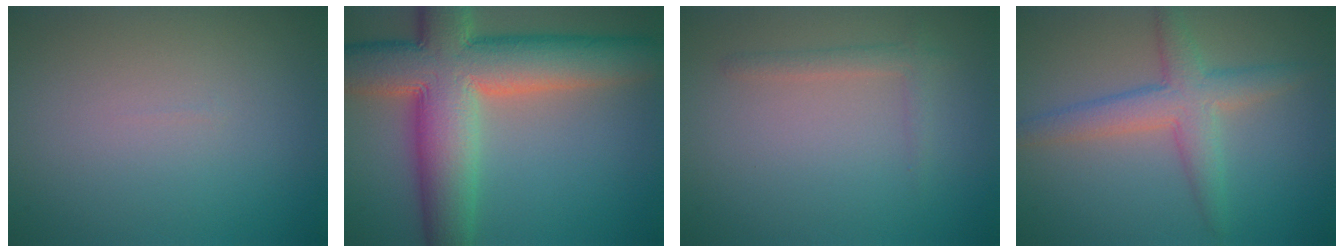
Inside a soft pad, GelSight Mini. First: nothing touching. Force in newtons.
{"total": 13.0, "press": 12.9, "slide": 0.8}
{"total": 1.4, "press": 1.4, "slide": 0.1}
{"total": 4.1, "press": 4.1, "slide": 0.1}